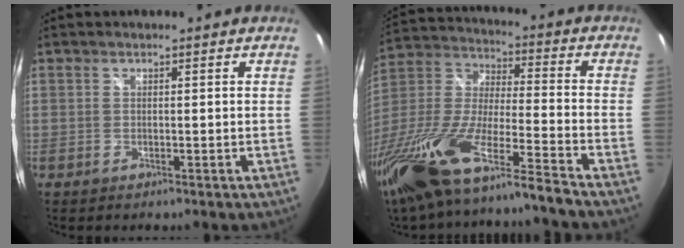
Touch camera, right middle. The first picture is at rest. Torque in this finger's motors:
{"motor_torque": [1.10, -1.03, 1.05, 0.21]}